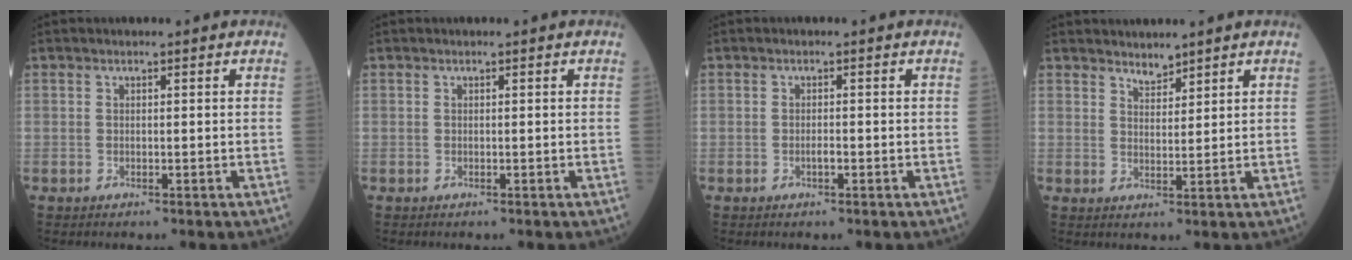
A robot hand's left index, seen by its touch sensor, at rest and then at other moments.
{"total": 0.0}
{"total": 0.7, "force": [-0.3, 0.2, 0.6], "torque": [-0.012, -0.001, -0.007]}
{"total": 2.3, "force": [2.3, 0.5, 0.3], "torque": [-0.006, 0.002, 0.042]}